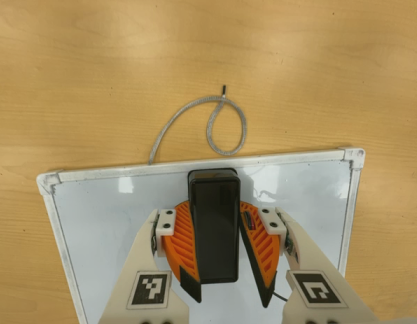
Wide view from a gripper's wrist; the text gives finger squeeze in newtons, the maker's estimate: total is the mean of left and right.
{"total": 11.9, "left": 13.2, "right": 10.5}